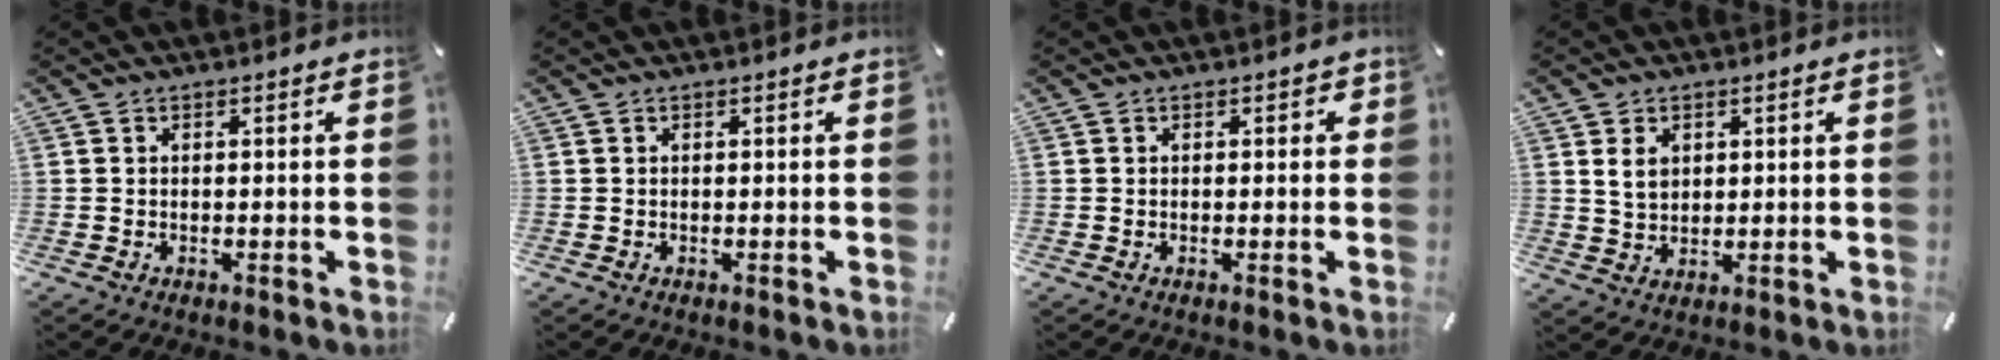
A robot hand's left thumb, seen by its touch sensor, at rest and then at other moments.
{"total": 0.0}
{"total": 0.7, "force": [0.0, 0.5, 0.4], "torque": [-0.007, 0.006, -0.001]}
{"total": 4.7, "force": [1.6, 3.8, 2.2], "torque": [-0.052, 0.001, 0.026]}